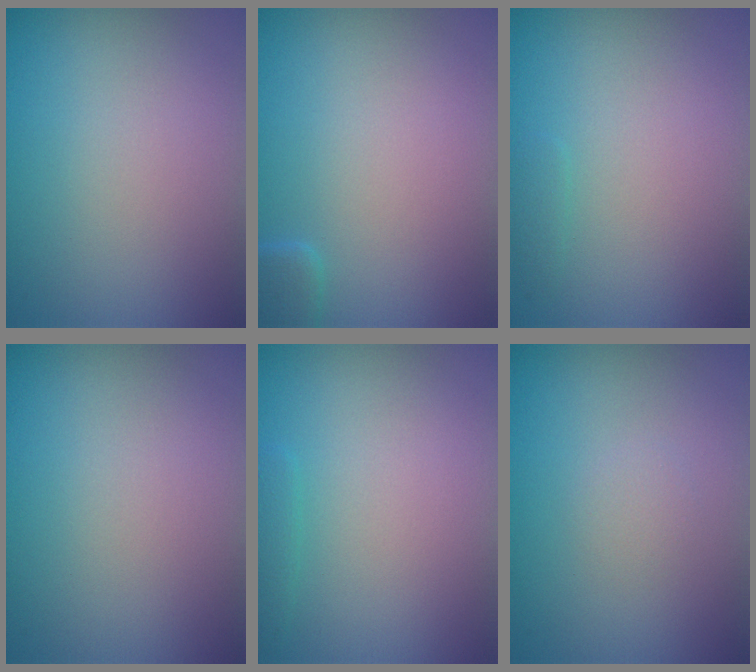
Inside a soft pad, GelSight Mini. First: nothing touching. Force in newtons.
{"total": 1.6, "press": 1.6, "slide": 0.1}
{"total": 0.6, "press": 0.6, "slide": 0.0}
{"total": 0.0}
{"total": 0.9, "press": 0.9, "slide": 0.0}
{"total": 0.7, "press": 0.7, "slide": 0.0}